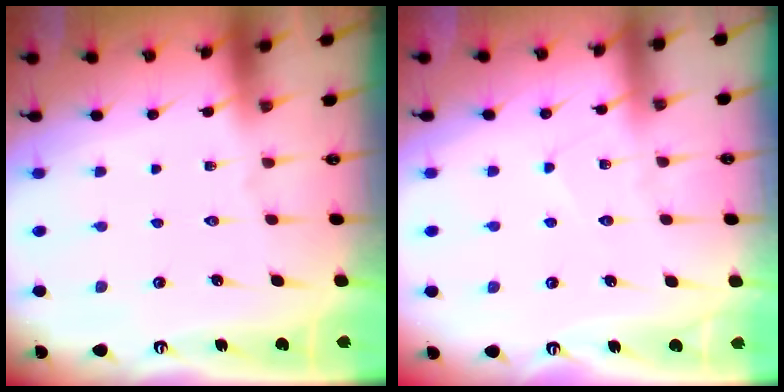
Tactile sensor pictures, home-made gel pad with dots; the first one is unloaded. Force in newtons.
{"total": 5.1, "press": 5.1, "slide": 0.5}